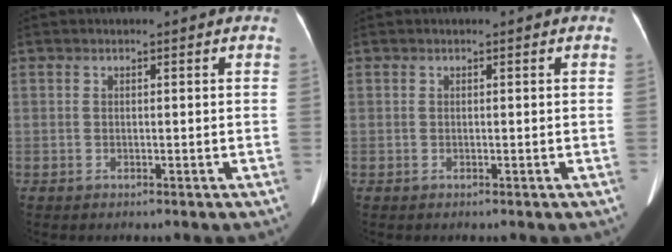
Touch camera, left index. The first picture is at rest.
{"total": 0.0}